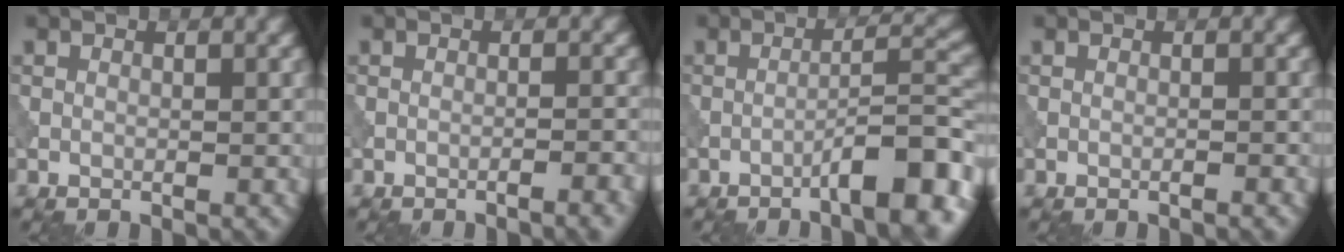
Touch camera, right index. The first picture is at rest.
{"total": 2.6, "force": [-1.5, 0.5, 2.1], "torque": [-0.025, 0.014, -0.028]}
{"total": 7.2, "force": [-4.3, 1.3, 5.6], "torque": [-0.074, 0.024, -0.067]}
{"total": 0.5, "force": [-0.4, 0.0, 0.4], "torque": [-0.003, 0.003, -0.010]}